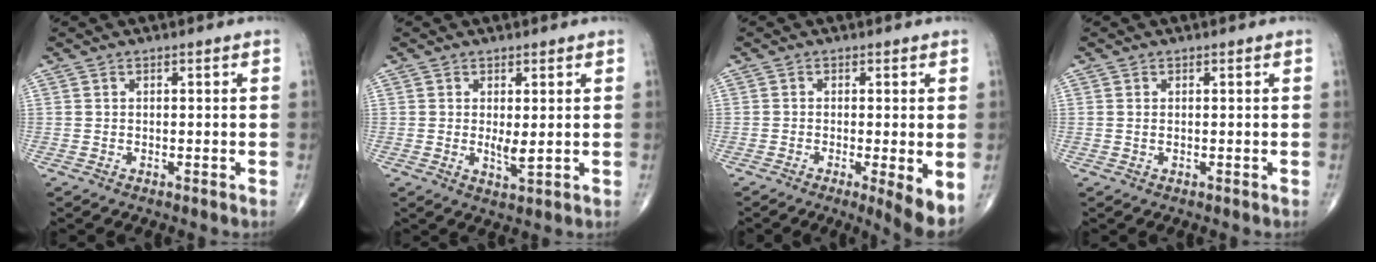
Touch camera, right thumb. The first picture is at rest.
{"total": 2.9, "force": [0.3, 1.0, 2.7], "torque": [-0.048, -0.011, 0.009]}
{"total": 5.6, "force": [-1.5, 0.8, 5.3], "torque": [-0.087, -0.017, -0.028]}
{"total": 0.0}